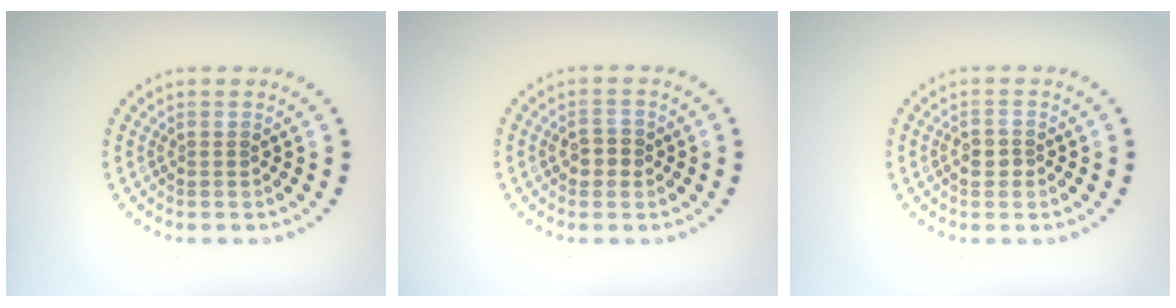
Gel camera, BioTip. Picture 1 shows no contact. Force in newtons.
{"total": 1.7, "press": 1.7, "slide": 0.1}
{"total": 1.2, "press": 1.2, "slide": 0.2}